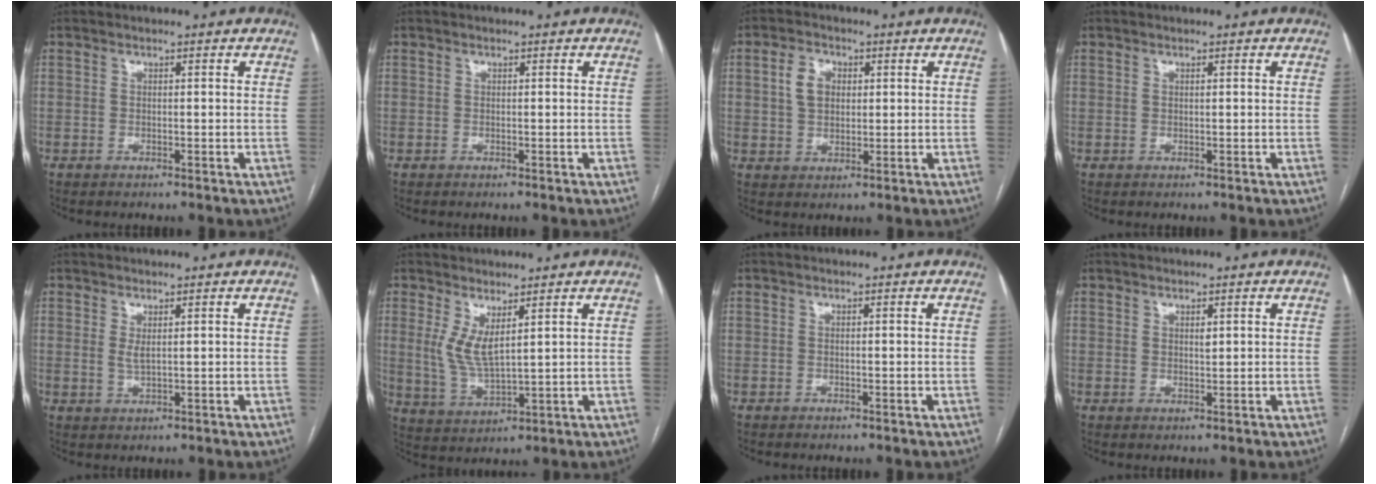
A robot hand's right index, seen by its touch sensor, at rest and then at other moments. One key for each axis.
{"total": 0.0}
{"total": 4.7, "fx": 1.1, "fy": 3.4, "fz": 3.1, "tx": -0.064, "ty": 0.012, "tz": 0.022}
{"total": 0.0}
{"total": 1.4, "fx": 0.6, "fy": 0.3, "fz": 1.3, "tx": -0.029, "ty": -0.006, "tz": 0.015}
{"total": 5.4, "fx": 2.3, "fy": 1.2, "fz": 4.8, "tx": -0.107, "ty": -0.011, "tz": 0.057}
{"total": 0.0}
{"total": 1.0, "fx": 0.5, "fy": 0.4, "fz": 0.8, "tx": -0.014, "ty": -0.003, "tz": 0.010}